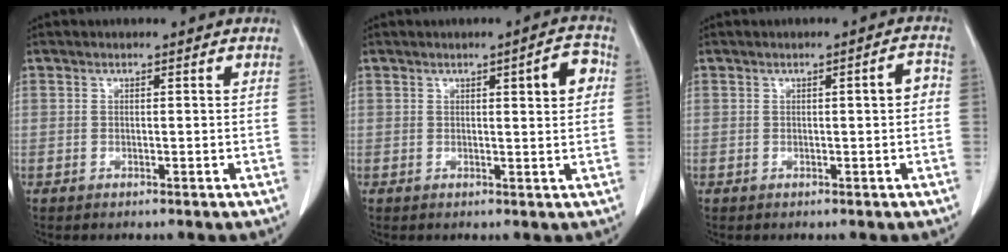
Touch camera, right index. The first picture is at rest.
{"total": 4.5, "force": [1.2, 0.7, 4.2], "torque": [-0.058, 0.004, 0.014]}
{"total": 2.3, "force": [0.0, 0.4, 2.3], "torque": [-0.031, 0.005, -0.002]}